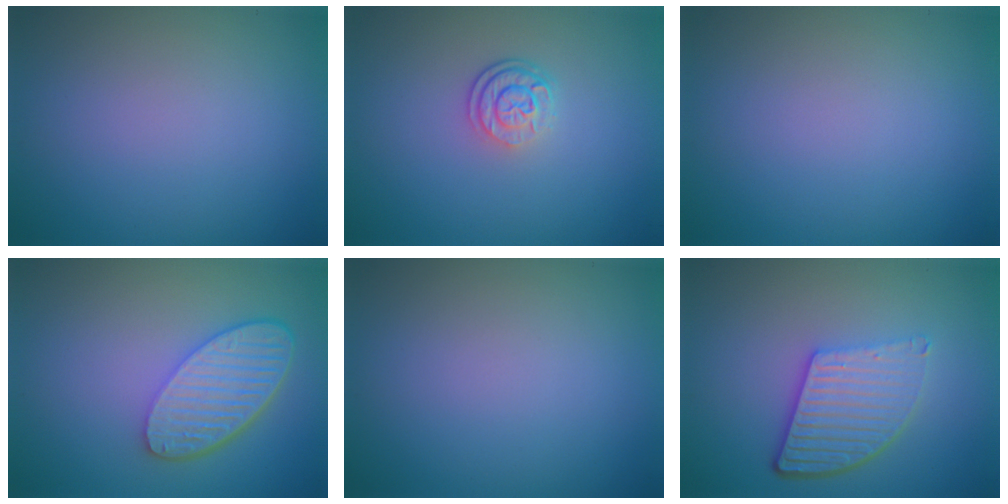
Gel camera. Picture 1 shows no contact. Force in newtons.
{"total": 2.6, "press": 1.9, "slide": 1.8}
{"total": 0.0}
{"total": 5.8, "press": 4.5, "slide": 3.6}
{"total": 0.0}
{"total": 5.5, "press": 3.8, "slide": 4.0}